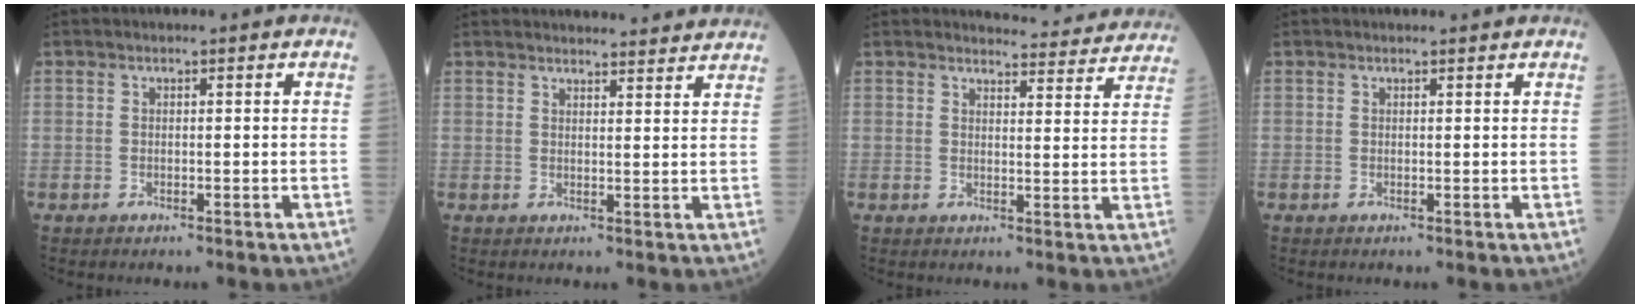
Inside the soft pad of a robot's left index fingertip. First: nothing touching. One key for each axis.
{"total": 12.5, "fx": 12.1, "fy": 1.5, "fz": 2.8, "tx": -0.019, "ty": 0.018, "tz": 0.132}
{"total": 12.3, "fx": 12.1, "fy": 1.8, "fz": 1.2, "tx": 0.011, "ty": -0.031, "tz": 0.114}
{"total": 1.5, "fx": 1.5, "fy": 0.1, "fz": 0.3, "tx": -0.006, "ty": 0.007, "tz": 0.017}